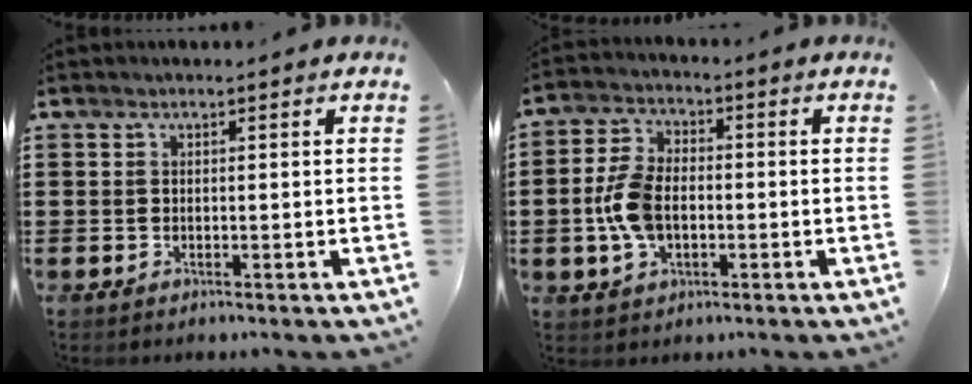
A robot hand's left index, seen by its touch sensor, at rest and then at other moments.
{"total": 7.8, "force": [-1.1, 4.7, 6.1], "torque": [-0.157, -0.003, -0.029]}